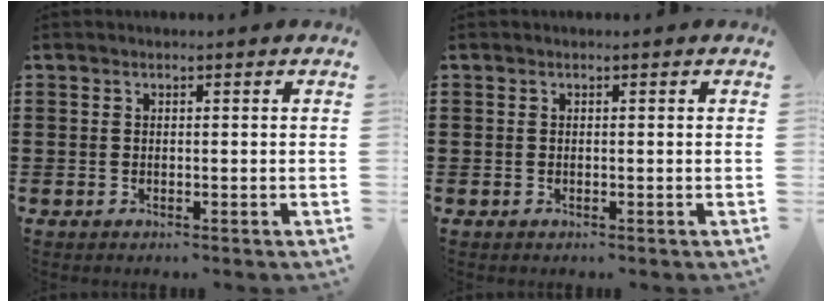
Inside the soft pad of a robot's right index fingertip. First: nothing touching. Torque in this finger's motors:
{"motor_torque": [-0.47, 1.67, 0.00, -0.01]}